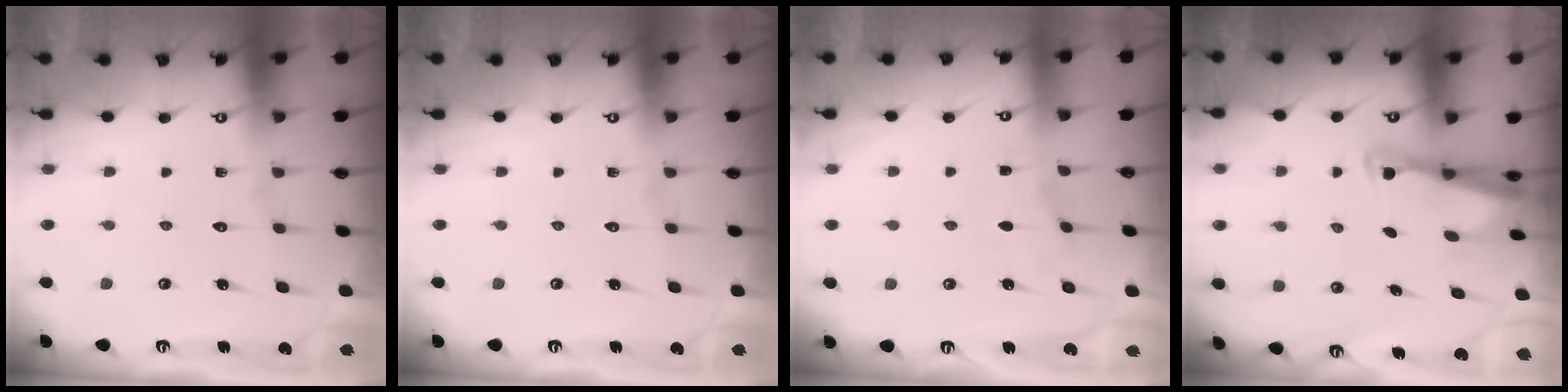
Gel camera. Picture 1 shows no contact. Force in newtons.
{"total": 0.0}
{"total": 1.6, "press": 1.6, "slide": 0.3}
{"total": 2.4, "press": 2.3, "slide": 0.5}